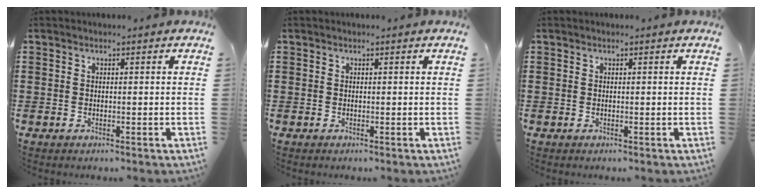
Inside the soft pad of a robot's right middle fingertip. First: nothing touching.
{"total": 0.0}
{"total": 0.0}